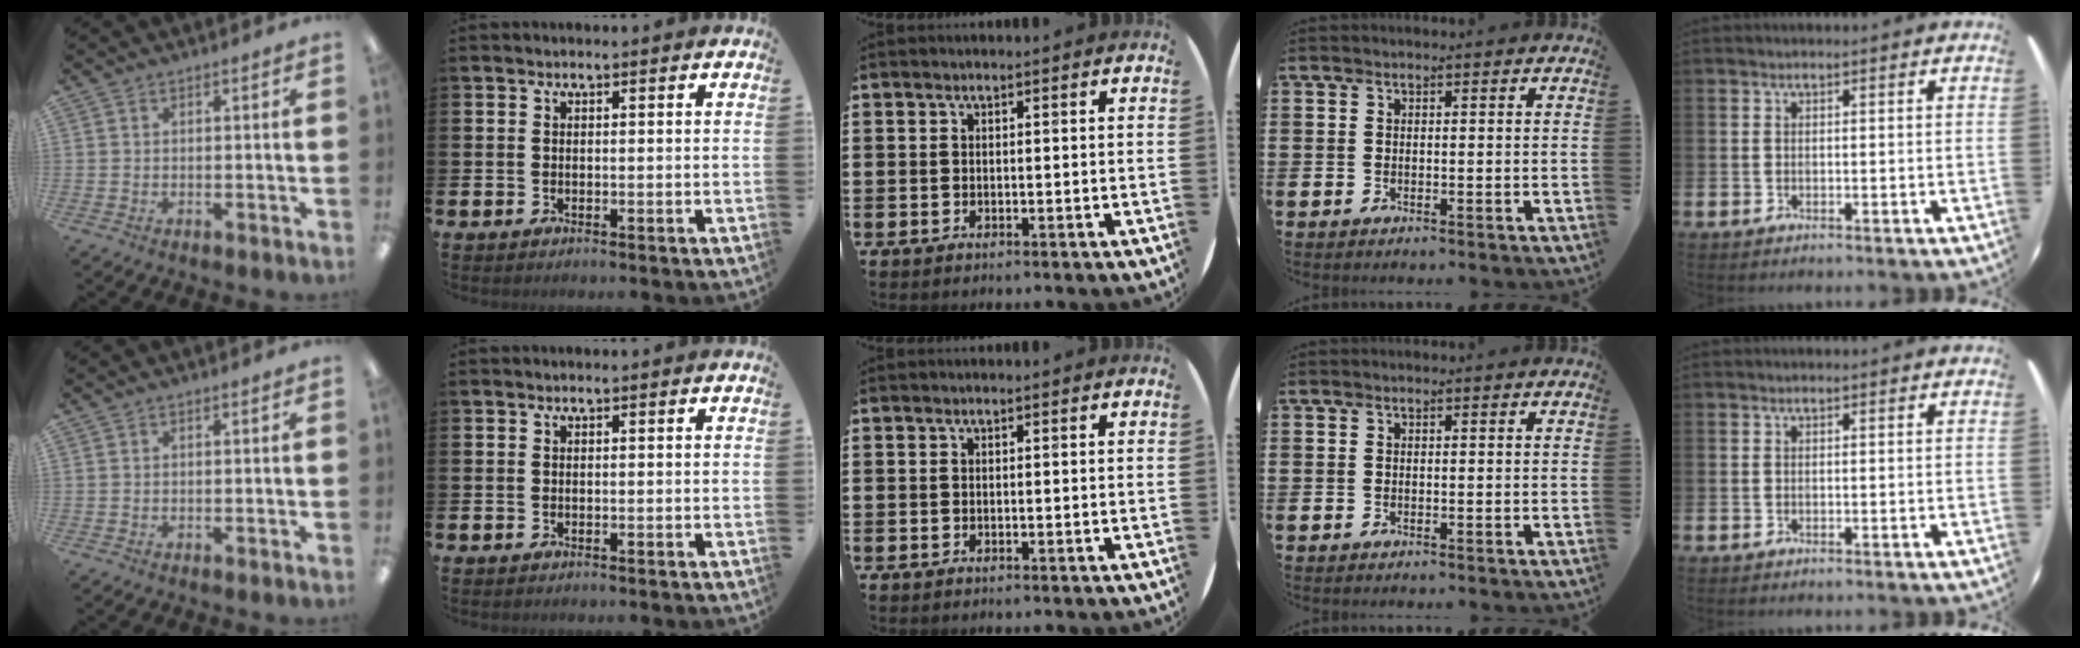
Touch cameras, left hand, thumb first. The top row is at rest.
{}